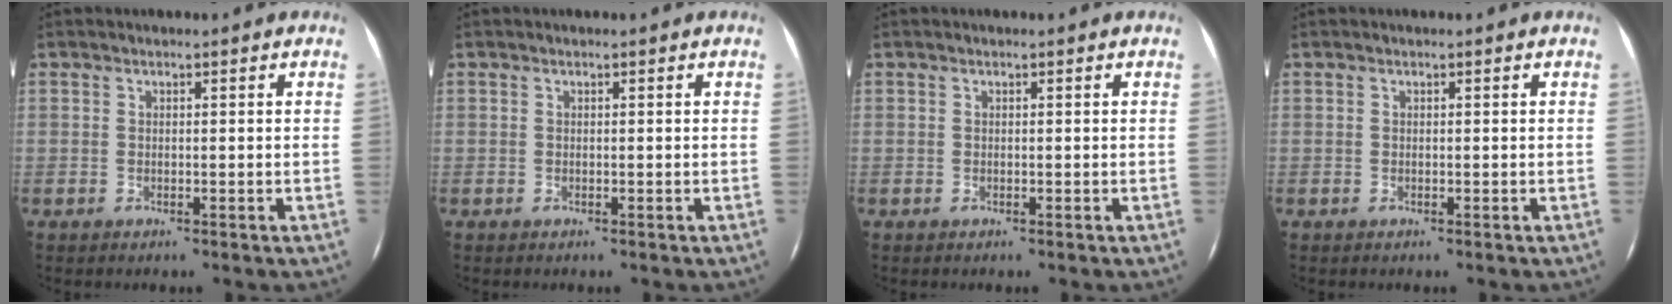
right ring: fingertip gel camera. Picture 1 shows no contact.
{"total": 0.0}
{"total": 0.0}
{"total": 0.0}